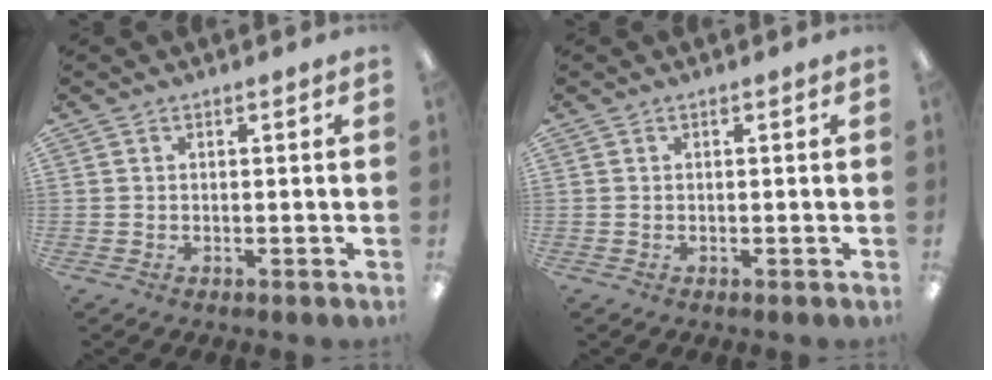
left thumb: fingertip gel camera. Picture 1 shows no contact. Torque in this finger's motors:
{"motor_torque": [0.05, -0.02, 0.26, -0.05, -0.01]}